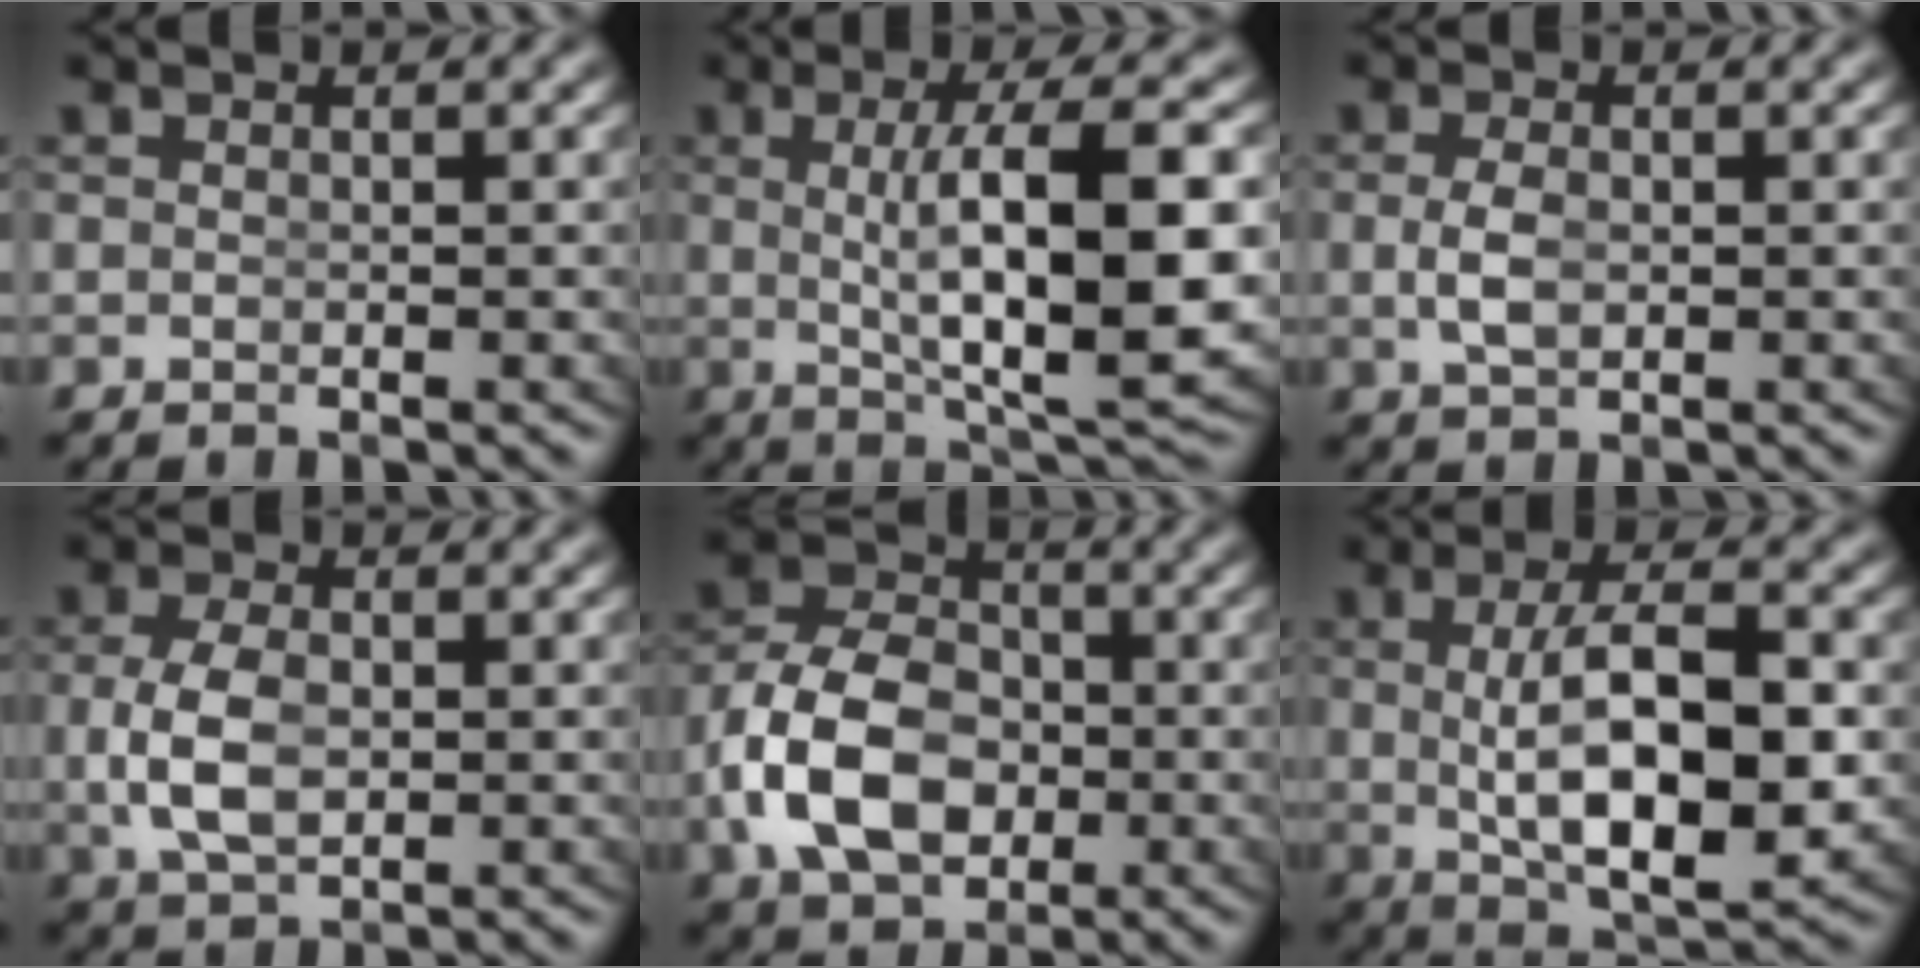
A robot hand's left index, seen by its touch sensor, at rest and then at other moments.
{"total": 9.8, "force": [-0.6, 2.3, 9.5], "torque": [-0.143, -0.011, 0.006]}
{"total": 1.9, "force": [-0.3, 0.9, 1.6], "torque": [-0.040, -0.013, 0.006]}
{"total": 4.1, "force": [-0.4, 2.5, 3.2], "torque": [-0.080, -0.012, 0.007]}
{"total": 8.2, "force": [-1.6, 6.1, 5.2], "torque": [-0.102, -0.028, -0.015]}
{"total": 9.1, "force": [-0.8, 3.7, 8.3], "torque": [-0.136, -0.015, -0.001]}